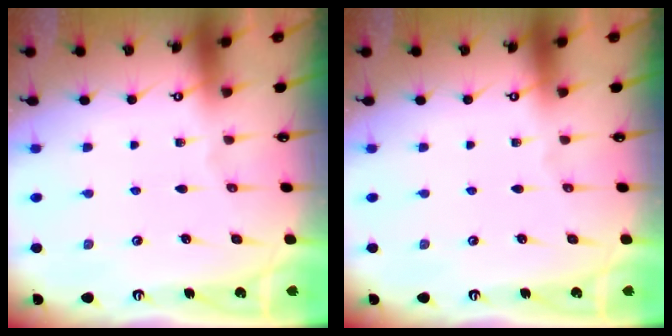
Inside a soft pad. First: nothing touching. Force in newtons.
{"total": 0.0}